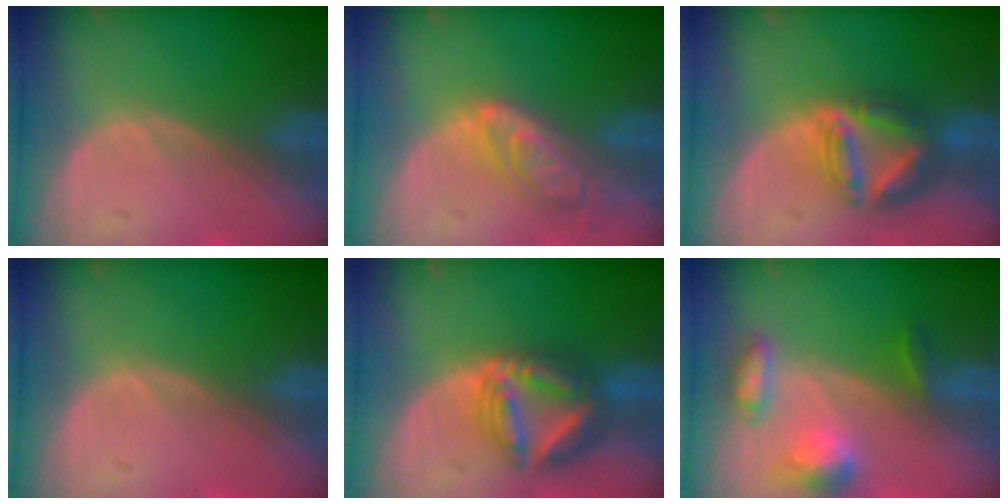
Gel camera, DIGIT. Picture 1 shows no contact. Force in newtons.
{"total": 6.2, "press": 5.5, "slide": 3.0}
{"total": 7.4, "press": 6.6, "slide": 3.3}
{"total": 0.0}
{"total": 7.6, "press": 7.6, "slide": 0.8}
{"total": 5.9, "press": 5.7, "slide": 1.7}